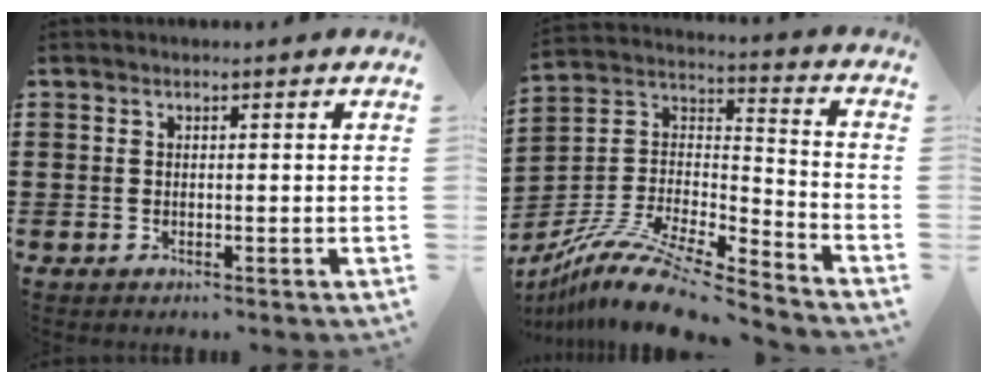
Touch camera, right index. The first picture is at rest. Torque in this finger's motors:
{"motor_torque": [-0.86, 0.82, 0.74, 0.21]}